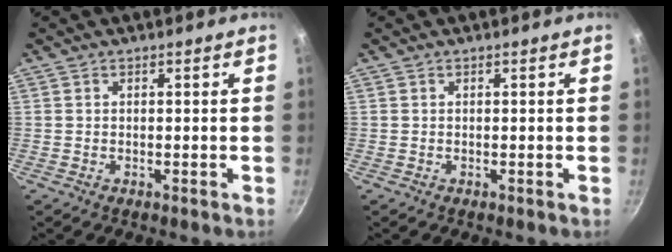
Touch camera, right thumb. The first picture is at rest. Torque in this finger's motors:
{"motor_torque": [-0.13, 0.14, 0.07, -0.05, 0.00]}